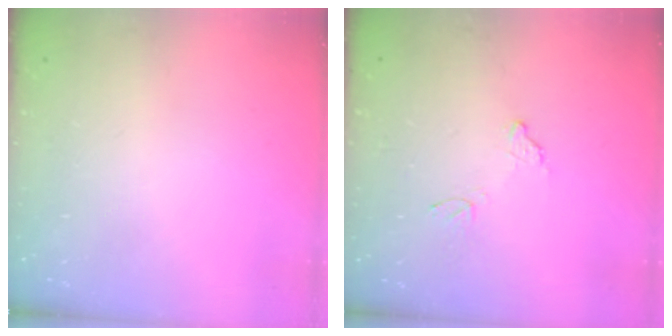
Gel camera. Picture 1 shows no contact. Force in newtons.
{"total": 8.0, "press": 8.0, "slide": 0.4}